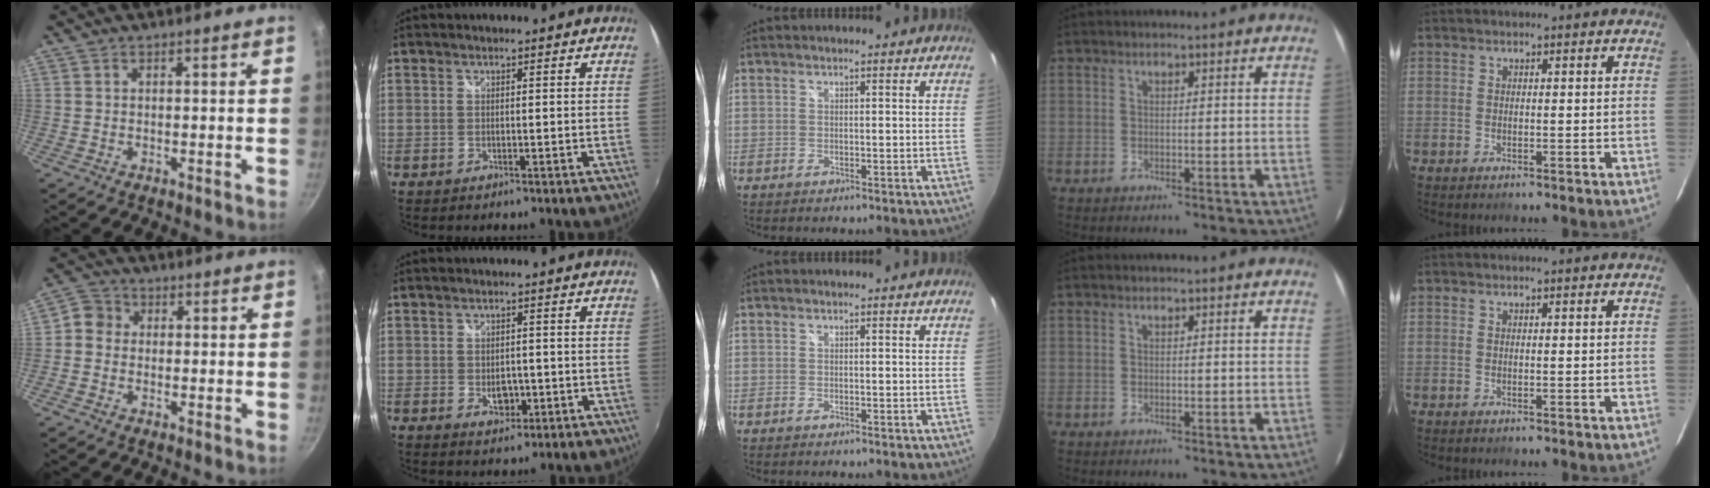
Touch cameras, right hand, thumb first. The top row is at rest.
{"thumb": {"total": 4.1, "force": [-0.1, 3.8, 1.5], "torque": [-0.009, 0.009, -0.020]}, "index": {"total": 3.7, "force": [-1.0, 2.6, 2.4], "torque": [-0.040, -0.002, -0.012]}}